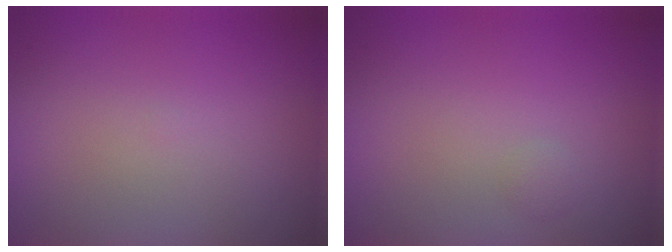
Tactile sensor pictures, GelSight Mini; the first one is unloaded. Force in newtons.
{"total": 0.5, "press": 0.5, "slide": 0.0}